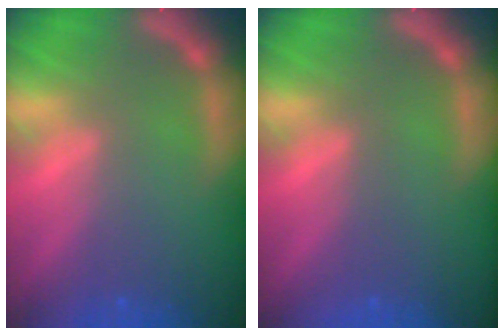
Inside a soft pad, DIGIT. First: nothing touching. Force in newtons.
{"total": 0.0}